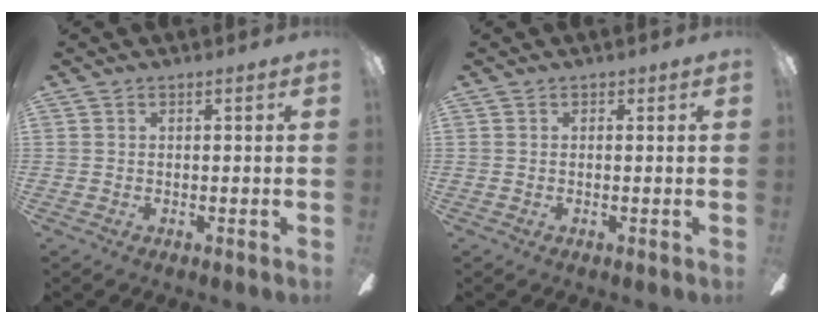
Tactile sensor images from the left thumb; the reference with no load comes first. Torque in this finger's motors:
{"motor_torque": [-0.11, 0.11, -0.10, 0.27, 0.00]}